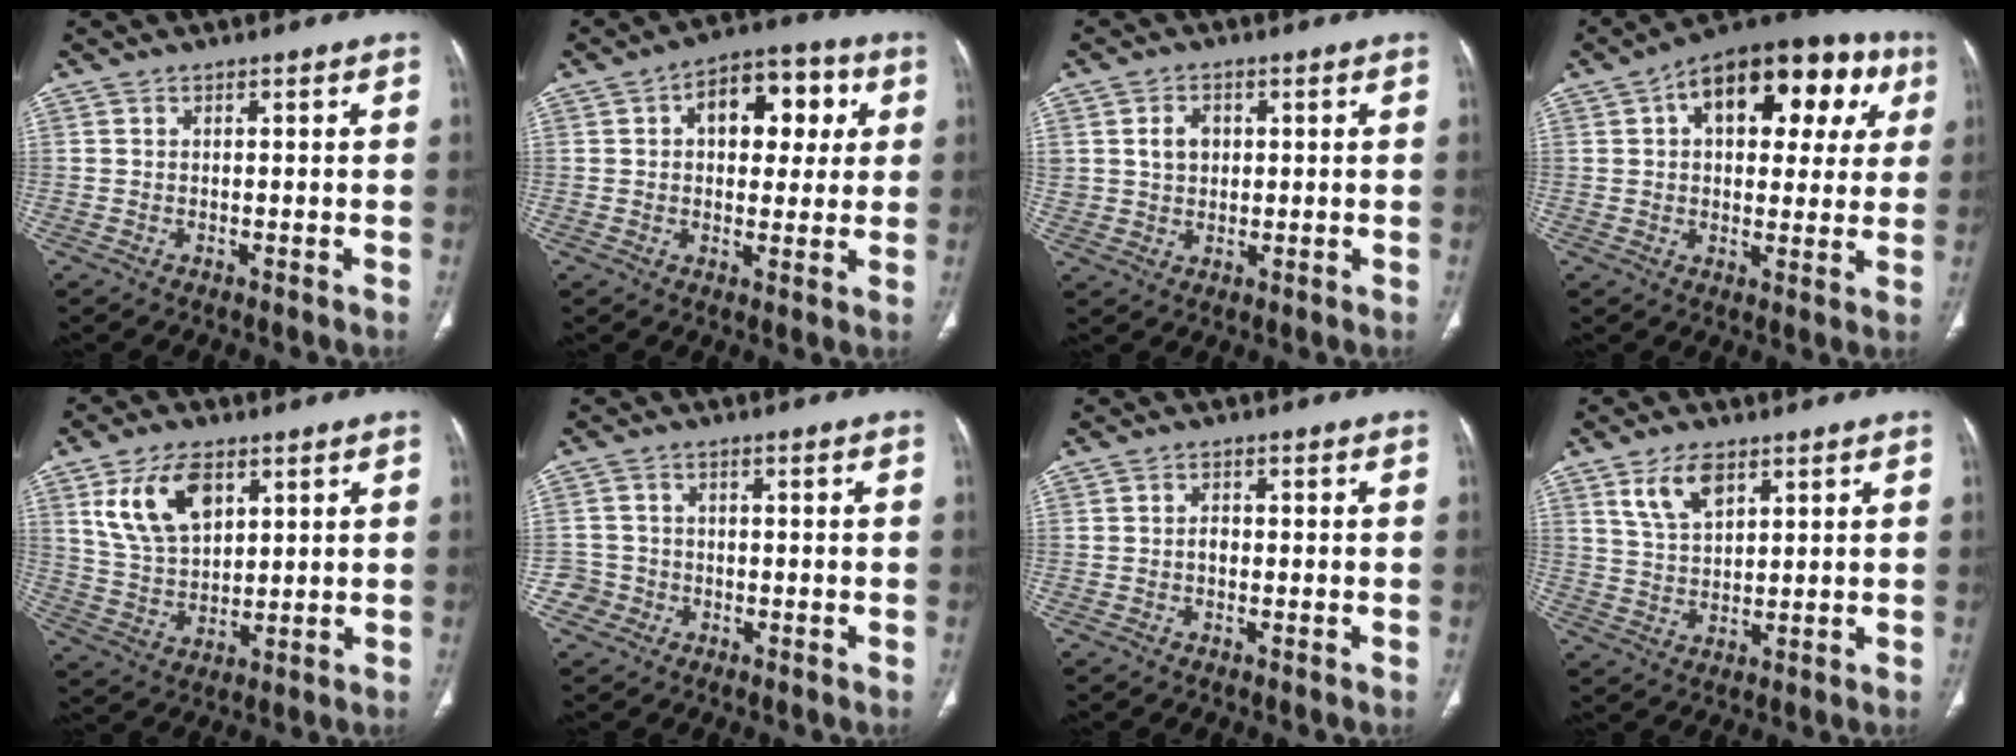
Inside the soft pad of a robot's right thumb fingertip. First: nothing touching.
{"total": 12.6, "force": [3.4, 7.8, 9.4], "torque": [-0.086, 0.016, 0.044]}
{"total": 4.7, "force": [1.2, 3.7, 2.6], "torque": [-0.027, -0.005, 0.024]}
{"total": 21.5, "force": [7.5, 11.8, 16.4], "torque": [-0.184, 0.029, 0.099]}
{"total": 12.2, "force": [5.4, 7.1, 8.3], "torque": [-0.139, -0.016, 0.114]}
{"total": 3.2, "force": [-1.3, 2.9, -0.4], "torque": [0.023, 0.016, -0.029]}
{"total": 1.3, "force": [-0.3, 0.9, 0.8], "torque": [-0.009, 0.004, -0.007]}
{"total": 7.0, "force": [3.9, 3.5, 4.6], "torque": [-0.078, -0.018, 0.081]}